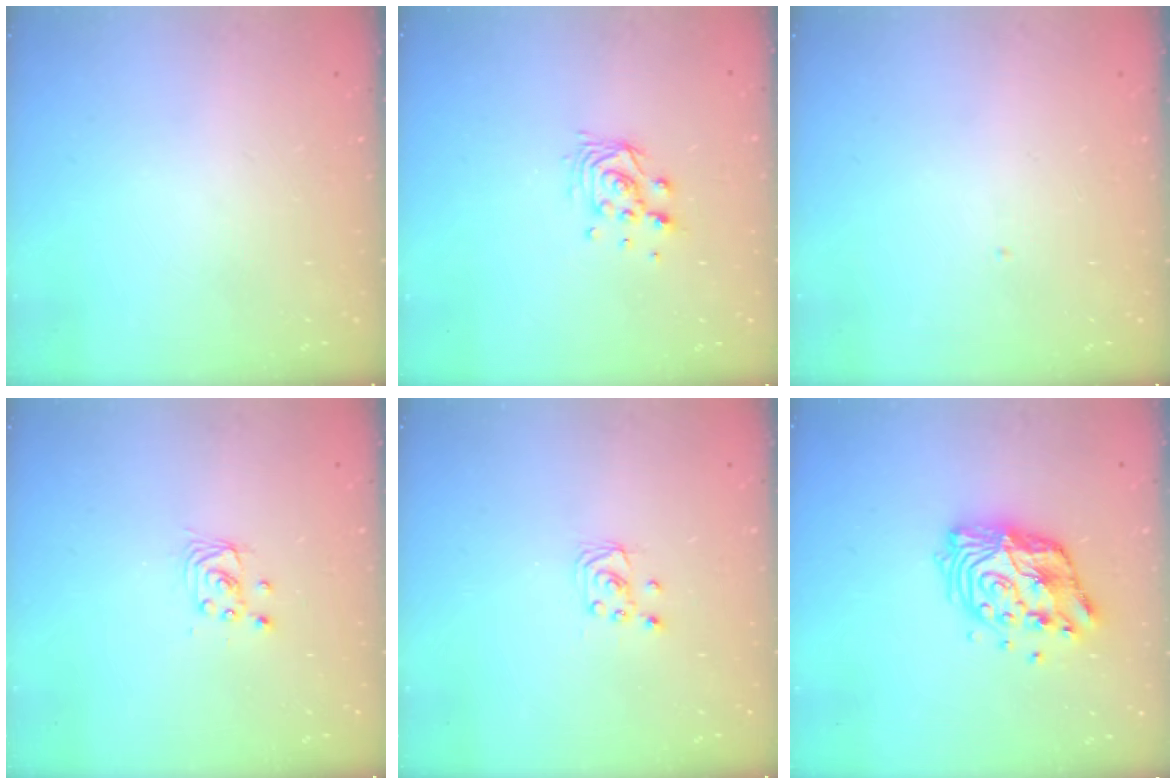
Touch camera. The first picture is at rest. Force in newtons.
{"total": 8.2, "press": 8.2, "slide": 0.4}
{"total": 0.0}
{"total": 2.9, "press": 2.9, "slide": 0.2}
{"total": 2.3, "press": 2.2, "slide": 0.3}
{"total": 13.3, "press": 13.2, "slide": 1.1}